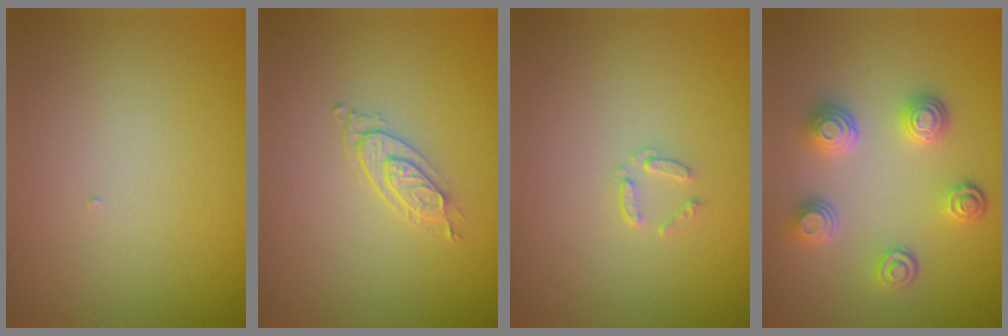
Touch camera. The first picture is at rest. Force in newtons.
{"total": 2.0, "press": 1.4, "slide": 1.4}
{"total": 0.7, "press": 0.5, "slide": 0.5}
{"total": 3.9, "press": 3.3, "slide": 2.0}